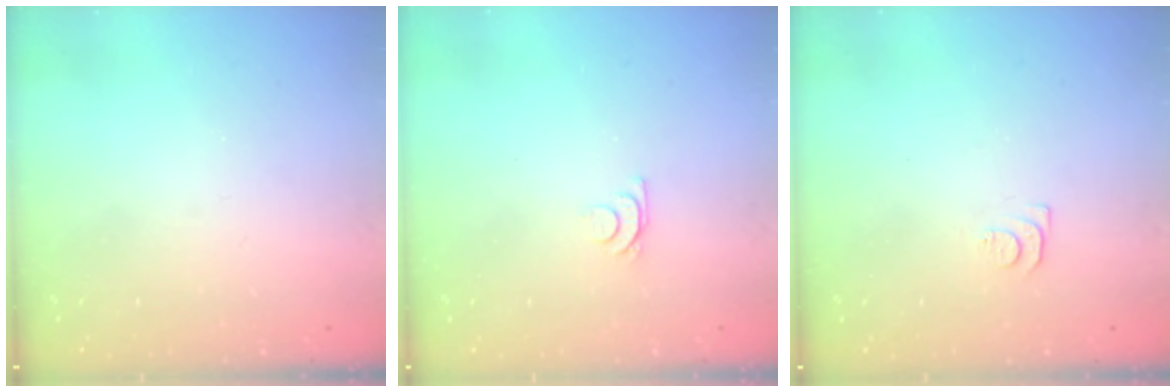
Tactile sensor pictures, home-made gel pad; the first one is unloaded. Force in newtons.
{"total": 5.1, "press": 5.0, "slide": 0.9}
{"total": 4.6, "press": 4.6, "slide": 0.6}